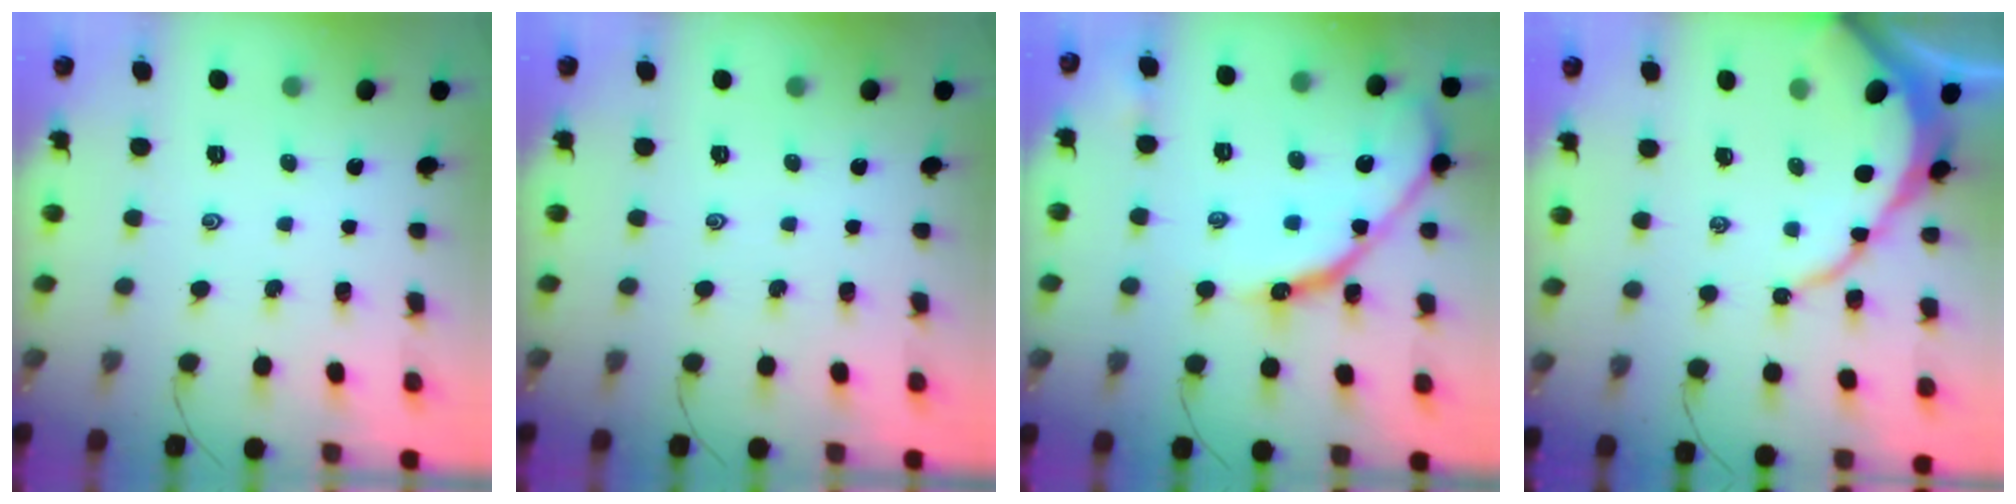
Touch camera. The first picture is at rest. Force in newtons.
{"total": 0.0}
{"total": 14.8, "press": 14.8, "slide": 1.1}
{"total": 10.2, "press": 10.1, "slide": 1.1}